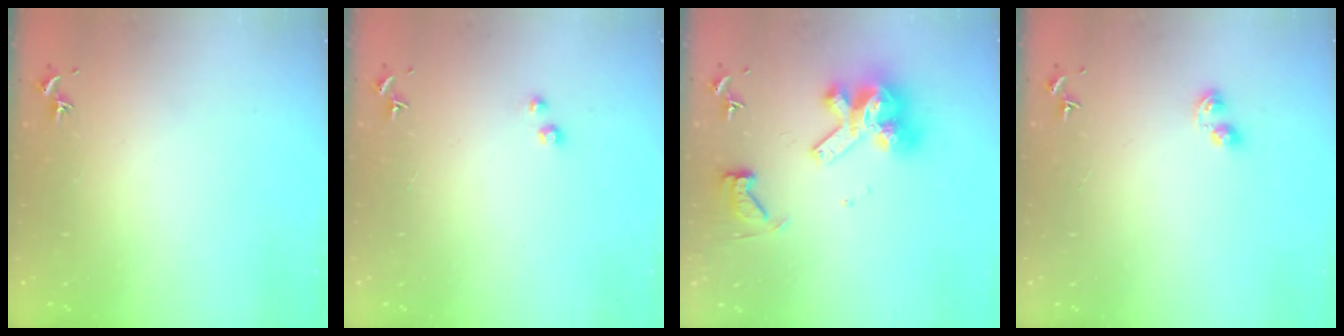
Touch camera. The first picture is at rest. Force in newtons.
{"total": 1.0, "press": 1.0, "slide": 0.1}
{"total": 14.7, "press": 14.6, "slide": 1.8}
{"total": 4.9, "press": 4.9, "slide": 0.6}